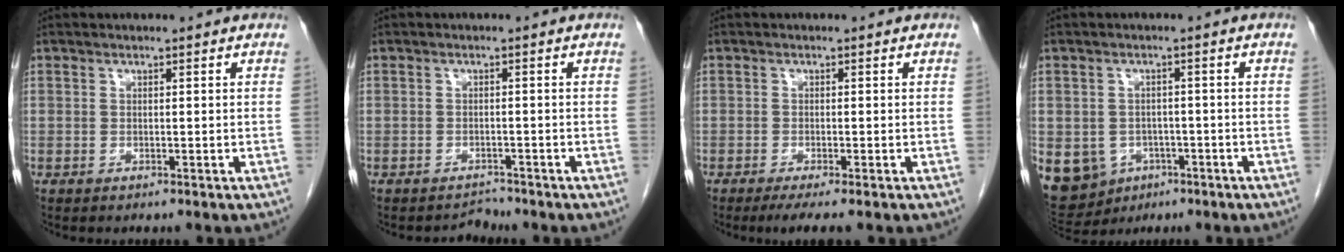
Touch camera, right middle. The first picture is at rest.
{"total": 0.5, "force": [-0.5, 0.0, -0.1], "torque": [-0.005, -0.004, -0.008]}
{"total": 3.3, "force": [-2.3, 0.1, 2.3], "torque": [-0.037, -0.011, -0.037]}
{"total": 16.1, "force": [-6.5, 13.5, 6.0], "torque": [-0.181, 0.005, -0.078]}